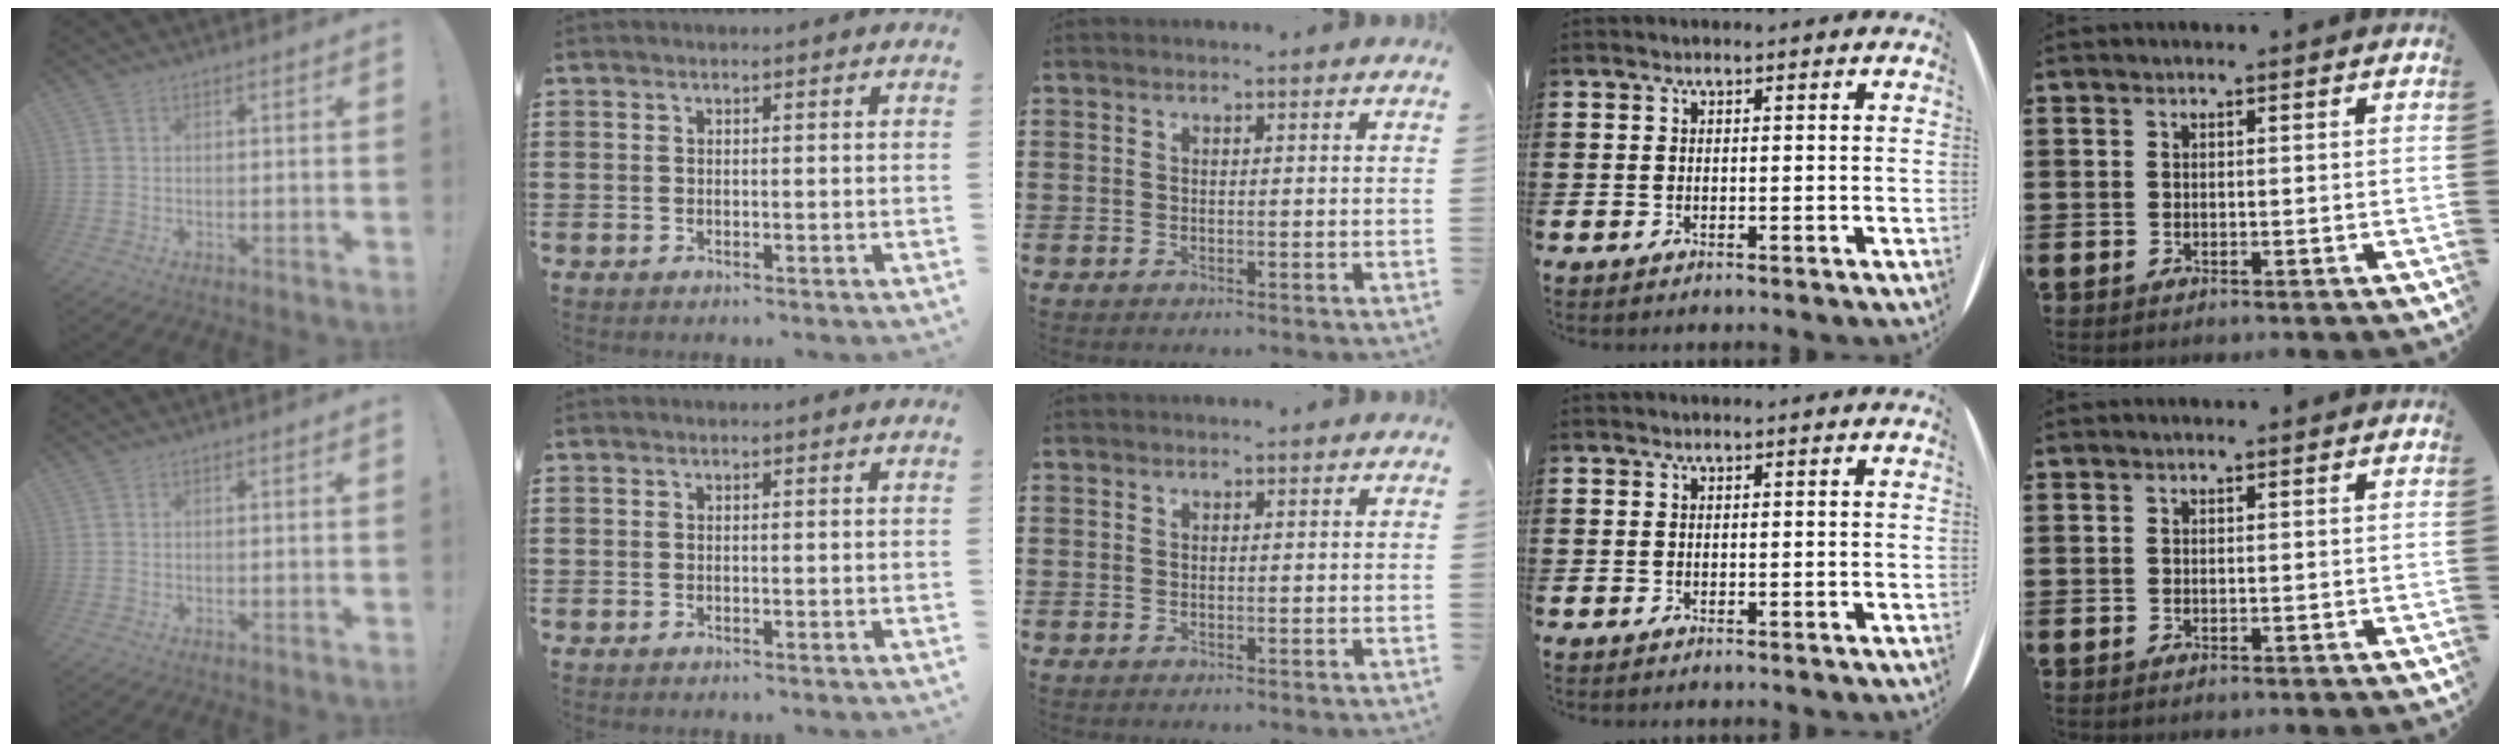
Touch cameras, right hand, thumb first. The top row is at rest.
{}